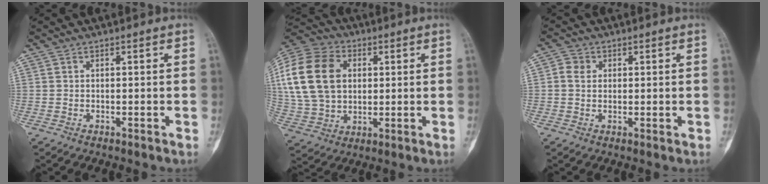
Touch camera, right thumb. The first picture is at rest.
{"total": 20.2, "force": [3.9, 14.7, 13.4], "torque": [-0.255, 0.010, 0.074]}
{"total": 3.1, "force": [0.5, 2.7, 1.4], "torque": [-0.013, 0.005, 0.005]}